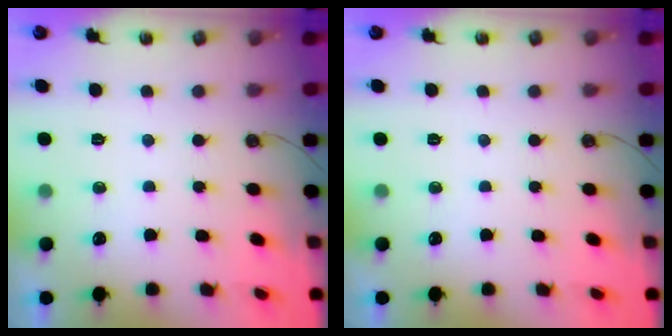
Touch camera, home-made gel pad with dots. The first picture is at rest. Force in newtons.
{"total": 0.0}